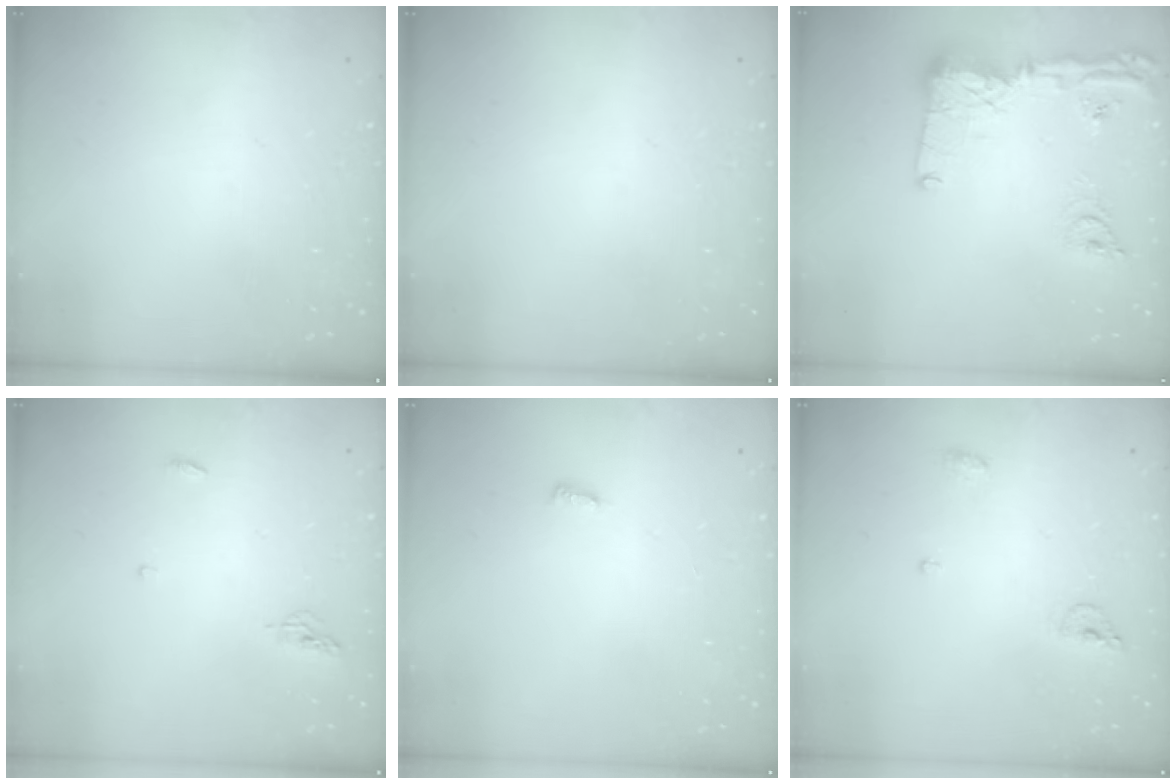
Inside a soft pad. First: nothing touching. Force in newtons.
{"total": 0.0}
{"total": 16.7, "press": 16.6, "slide": 1.9}
{"total": 7.8, "press": 4.6, "slide": 6.3}
{"total": 2.8, "press": 2.8, "slide": 0.4}
{"total": 5.7, "press": 5.7, "slide": 1.0}